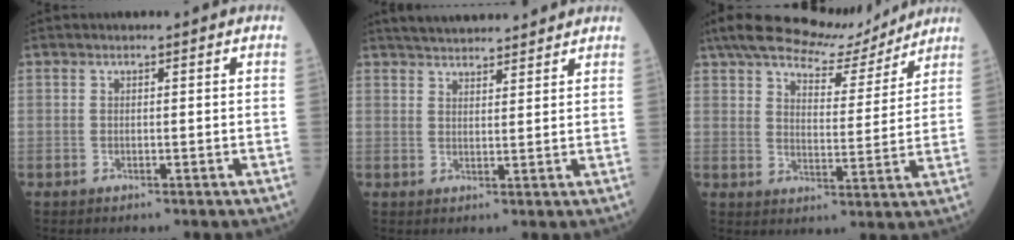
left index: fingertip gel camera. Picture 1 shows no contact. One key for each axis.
{"total": 10.3, "fx": 9.5, "fy": 1.9, "fz": 3.6, "tx": -0.054, "ty": 0.026, "tz": 0.137}
{"total": 13.7, "fx": 12.0, "fy": 3.4, "fz": 5.6, "tx": -0.093, "ty": 0.009, "tz": 0.177}